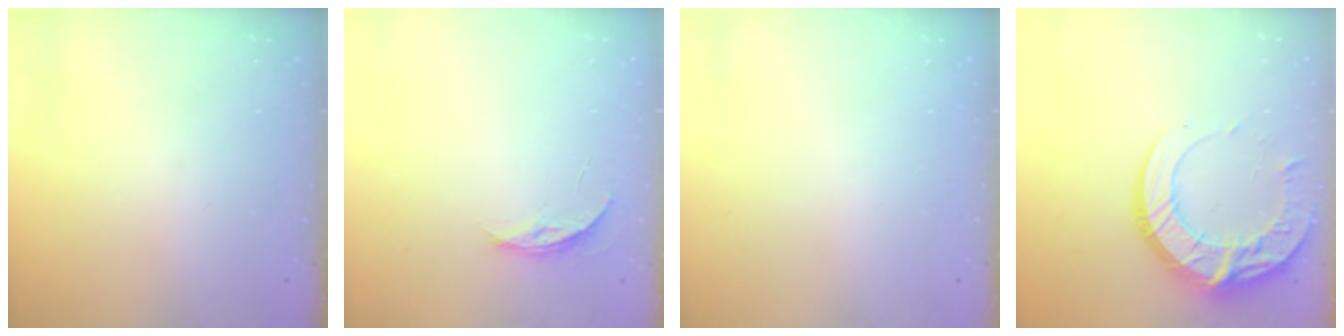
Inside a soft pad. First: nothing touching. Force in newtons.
{"total": 3.8, "press": 3.8, "slide": 0.4}
{"total": 0.0}
{"total": 16.9, "press": 16.9, "slide": 1.6}